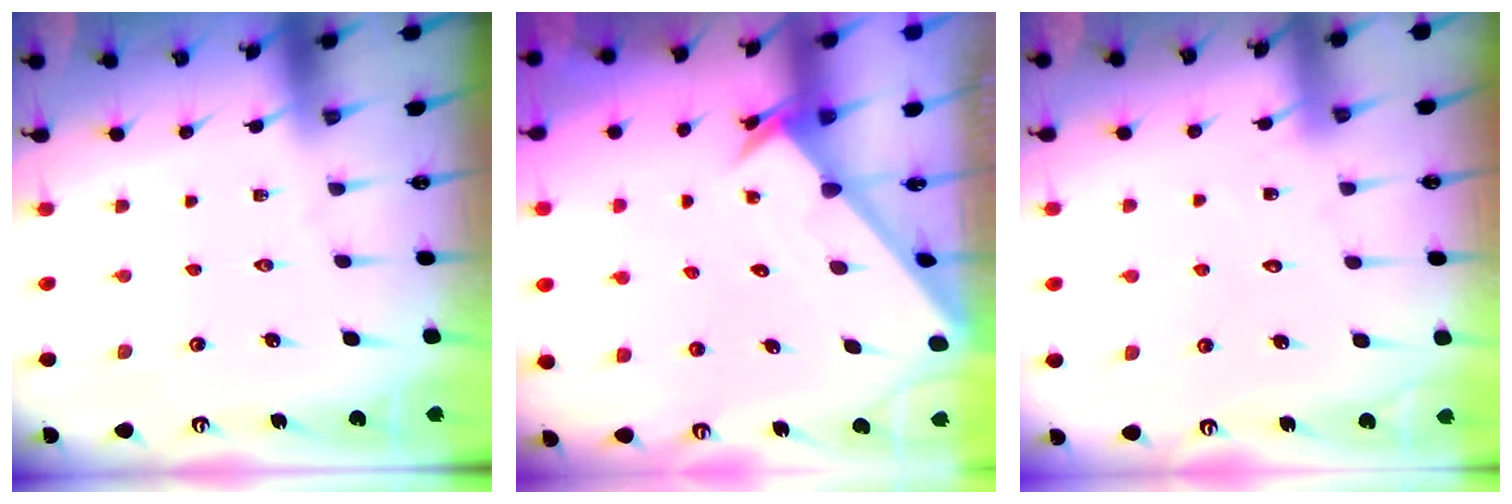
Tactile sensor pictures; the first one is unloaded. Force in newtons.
{"total": 2.2, "press": 2.2, "slide": 0.1}
{"total": 7.5, "press": 7.5, "slide": 0.3}